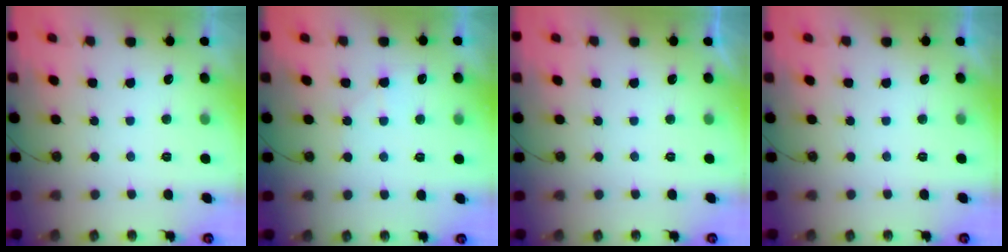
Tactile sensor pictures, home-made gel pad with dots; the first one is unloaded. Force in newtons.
{"total": 6.9, "press": 6.8, "slide": 0.7}
{"total": 0.0}
{"total": 0.0}